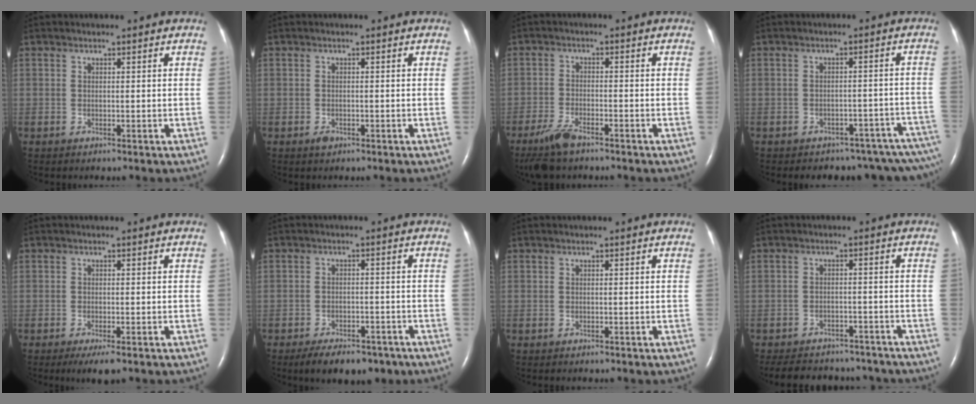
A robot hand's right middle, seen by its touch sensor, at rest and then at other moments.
{"total": 1.0, "force": [-0.6, 0.5, 0.5], "torque": [-0.012, -0.001, -0.007]}
{"total": 5.7, "force": [-4.4, 1.3, 3.4], "torque": [-0.079, -0.014, -0.082]}
{"total": 12.6, "force": [-11.1, 4.5, 4.0], "torque": [-0.025, 0.038, -0.115]}
{"total": 3.3, "force": [-2.1, 0.6, 2.5], "torque": [-0.040, -0.009, -0.032]}
{"total": 8.6, "force": [-6.4, 4.0, 4.1], "torque": [-0.054, 0.003, -0.093]}
{"total": 0.0}
{"total": 15.6, "force": [-13.6, 5.9, 4.8], "torque": [-0.114, -0.002, -0.168]}